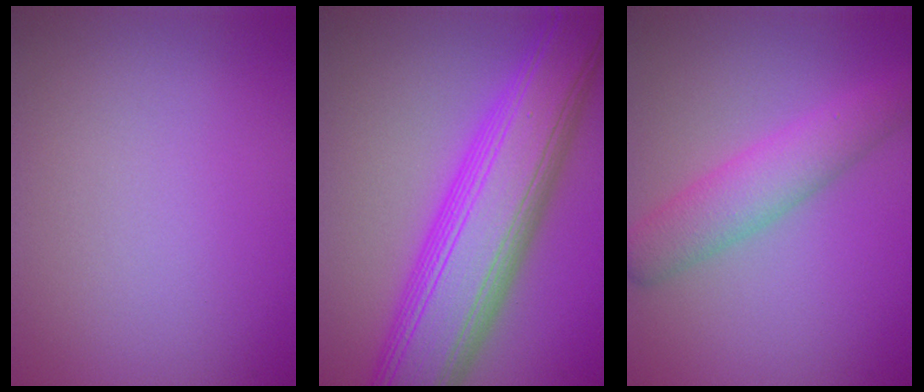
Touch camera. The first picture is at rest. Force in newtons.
{"total": 11.2, "press": 11.2, "slide": 0.2}
{"total": 4.1, "press": 4.1, "slide": 0.2}